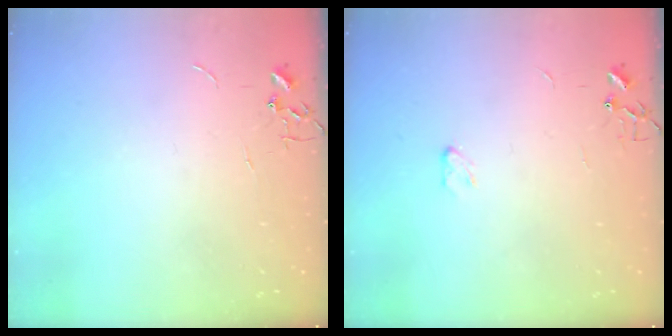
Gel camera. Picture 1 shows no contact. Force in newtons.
{"total": 2.9, "press": 2.9, "slide": 0.4}